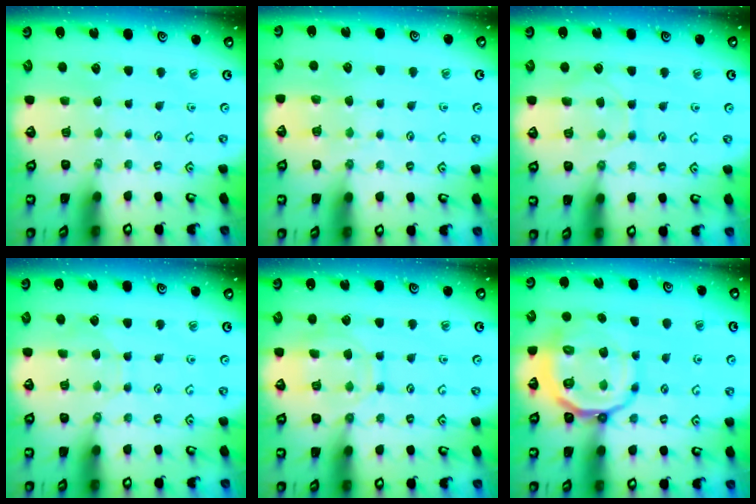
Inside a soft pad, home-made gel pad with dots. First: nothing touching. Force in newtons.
{"total": 5.6, "press": 5.6, "slide": 0.6}
{"total": 7.0, "press": 6.9, "slide": 0.7}
{"total": 2.8, "press": 2.8, "slide": 0.4}
{"total": 11.6, "press": 11.6, "slide": 1.0}
{"total": 15.3, "press": 15.1, "slide": 2.6}